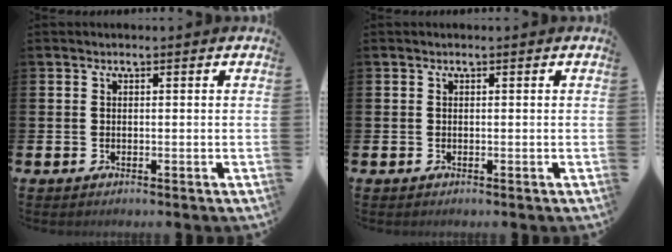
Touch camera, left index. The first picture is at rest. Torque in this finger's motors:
{"motor_torque": [0.00, 0.00, 0.00, 0.00]}